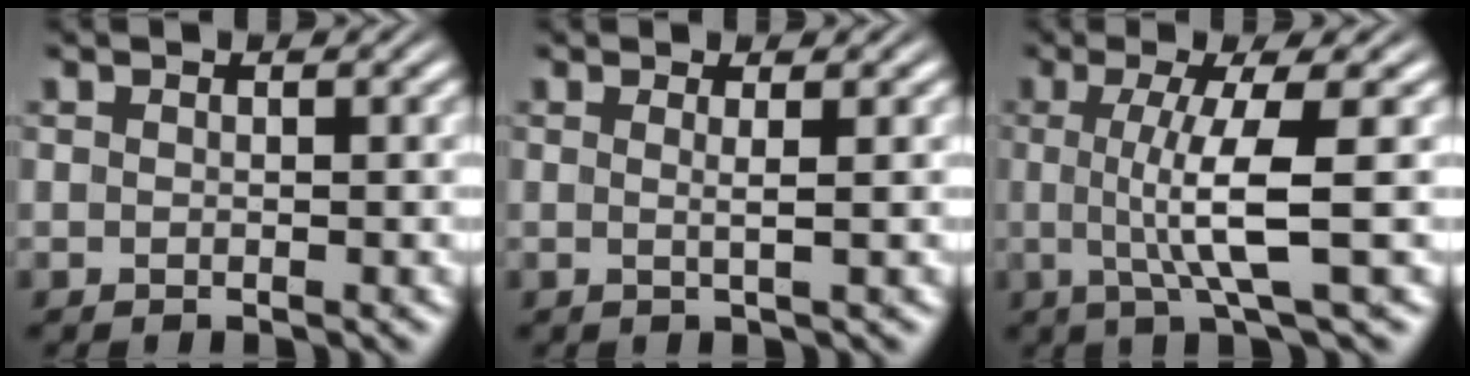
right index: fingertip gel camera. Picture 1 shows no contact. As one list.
[{"total": 1.1, "force": [0.3, -0.6, 0.9], "torque": [-0.020, -0.007, 0.006]}, {"total": 5.1, "force": [-0.1, 0.0, 5.1], "torque": [-0.091, -0.007, 0.003]}]